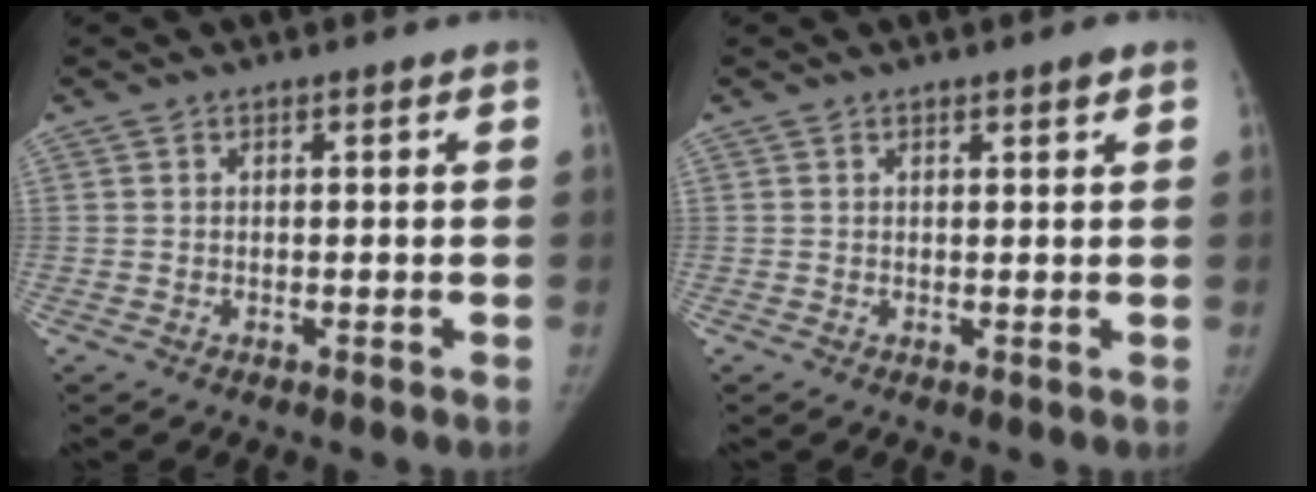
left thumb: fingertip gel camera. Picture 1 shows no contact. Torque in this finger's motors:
{"motor_torque": [-0.15, -0.12, -0.23, 0.30, 0.00]}